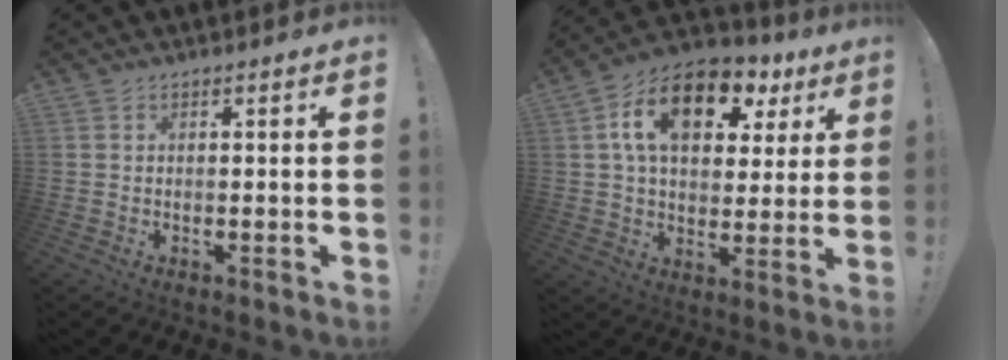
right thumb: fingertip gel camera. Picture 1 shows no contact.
{"total": 17.4, "force": [7.5, 10.5, 11.6], "torque": [-0.178, -0.024, 0.130]}